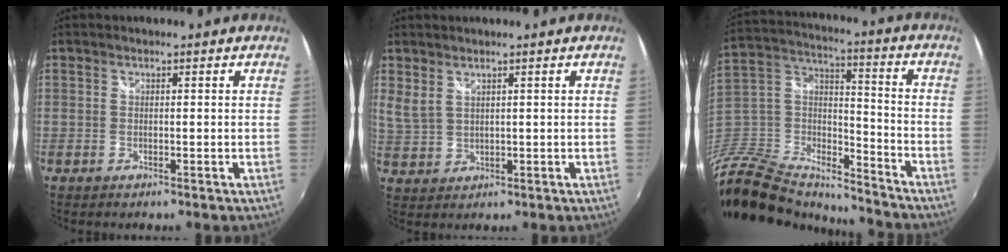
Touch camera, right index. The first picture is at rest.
{"total": 2.9, "force": [2.2, 1.1, 1.5], "torque": [-0.031, 0.000, 0.049]}
{"total": 22.6, "force": [-18.4, 9.7, 8.8], "torque": [-0.216, 0.024, -0.324]}